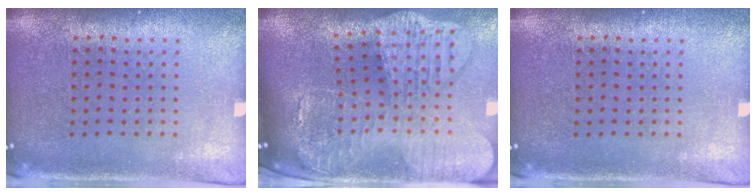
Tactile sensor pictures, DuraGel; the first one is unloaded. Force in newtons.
{"total": 4.5, "press": 3.4, "slide": 2.9}
{"total": 0.0}